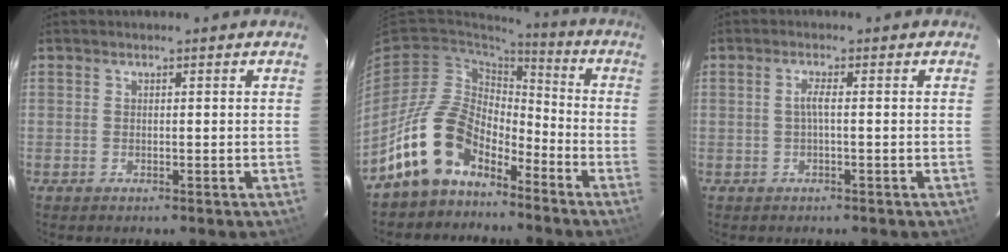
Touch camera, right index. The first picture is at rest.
{"total": 14.7, "force": [-10.0, 8.2, 6.9], "torque": [-0.141, 0.020, -0.182]}
{"total": 1.6, "force": [-0.3, -0.1, 1.5], "torque": [-0.029, 0.004, -0.007]}